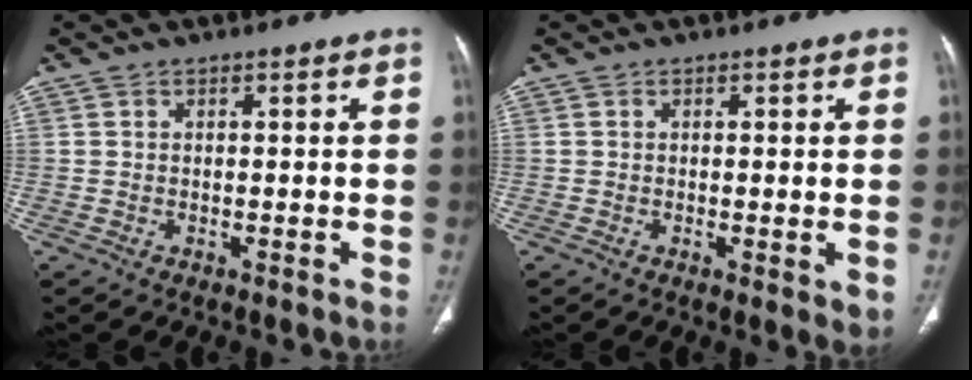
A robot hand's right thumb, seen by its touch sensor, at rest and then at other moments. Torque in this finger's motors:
{"motor_torque": [0.16, 0.14, -0.28, -0.18, 0.02]}